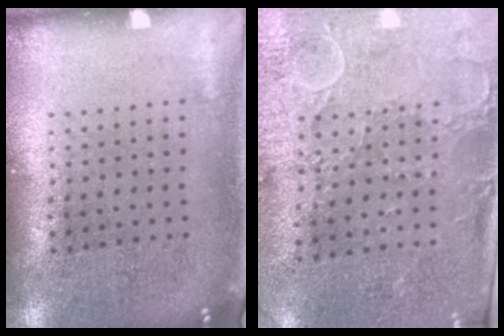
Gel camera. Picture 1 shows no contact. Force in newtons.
{"total": 2.9, "press": 2.5, "slide": 1.6}